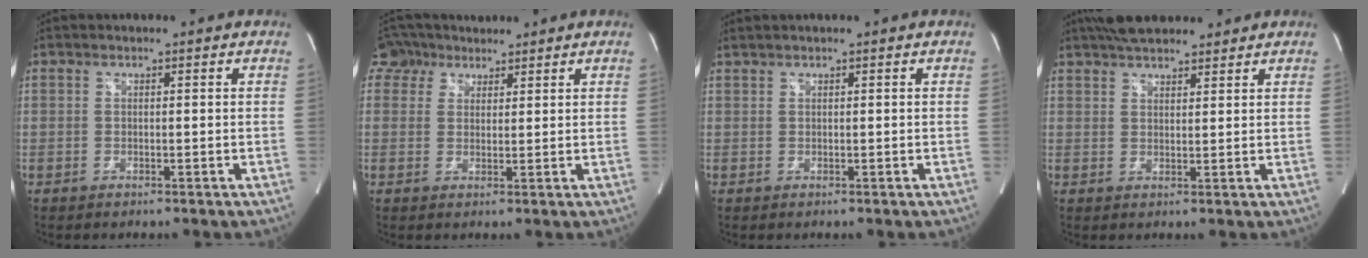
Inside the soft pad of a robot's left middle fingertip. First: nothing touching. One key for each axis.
{"total": 5.0, "fx": 3.5, "fy": 3.6, "fz": 0.6, "tx": -0.023, "ty": 0.028, "tz": 0.067}
{"total": 0.8, "fx": 0.8, "fy": -0.1, "fz": 0.3, "tx": -0.008, "ty": 0.011, "tz": 0.021}
{"total": 8.9, "fx": 7.5, "fy": 2.5, "fz": 4.0, "tx": -0.066, "ty": 0.029, "tz": 0.124}